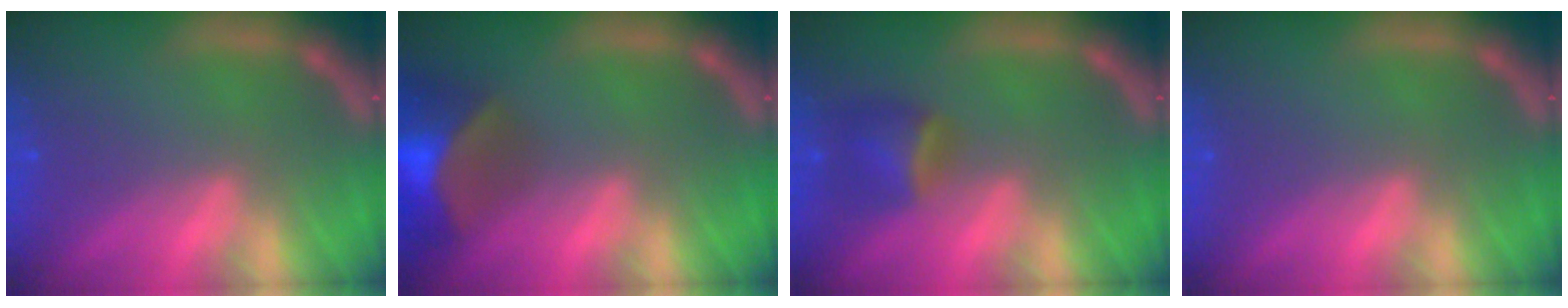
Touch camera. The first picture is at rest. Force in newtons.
{"total": 9.9}
{"total": 2.9}
{"total": 0.0}